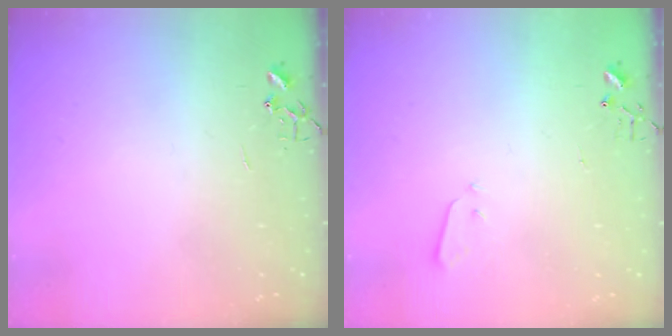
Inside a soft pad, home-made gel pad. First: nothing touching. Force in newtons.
{"total": 2.1, "press": 2.1, "slide": 0.3}